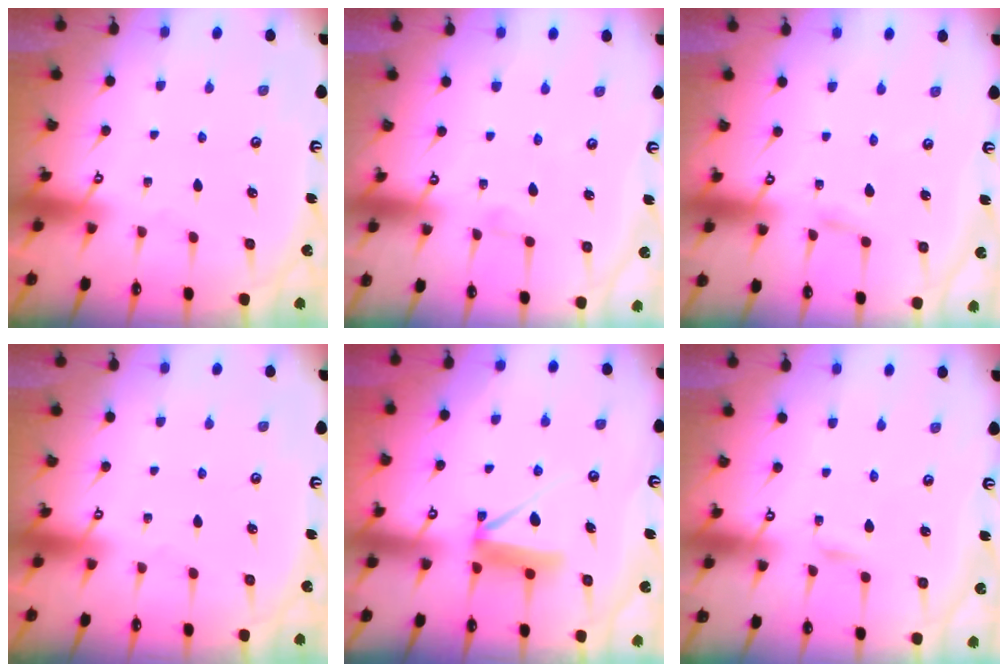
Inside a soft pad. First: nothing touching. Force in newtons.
{"total": 2.5, "press": 2.4, "slide": 0.3}
{"total": 2.9, "press": 2.9, "slide": 0.4}
{"total": 0.0}
{"total": 10.2, "press": 10.1, "slide": 0.7}
{"total": 1.8, "press": 1.8, "slide": 0.2}